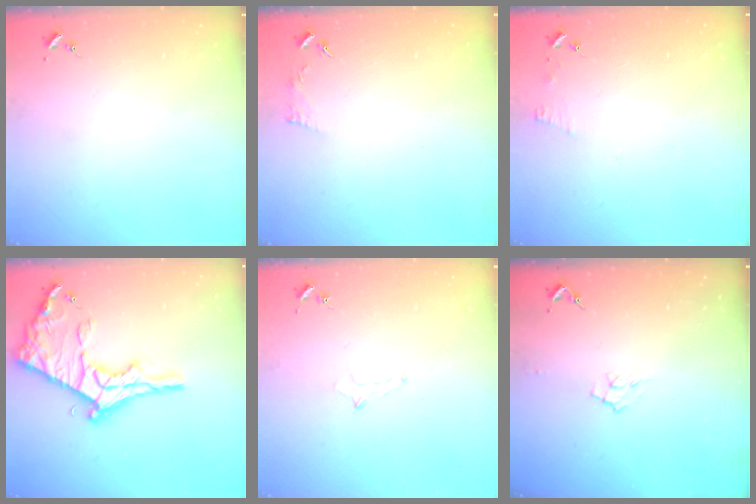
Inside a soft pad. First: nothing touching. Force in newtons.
{"total": 3.4, "press": 3.3, "slide": 0.5}
{"total": 4.7, "press": 4.6, "slide": 0.5}
{"total": 21.0, "press": 20.9, "slide": 1.8}
{"total": 5.8, "press": 5.7, "slide": 0.6}
{"total": 6.2, "press": 6.1, "slide": 0.9}